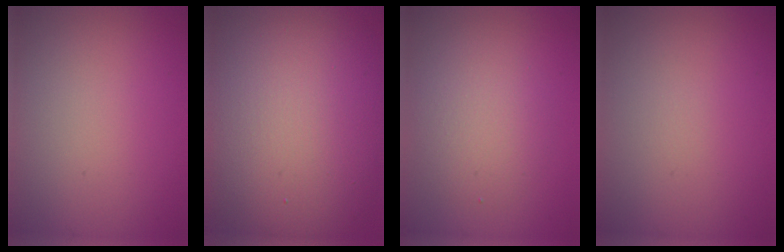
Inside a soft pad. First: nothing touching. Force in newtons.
{"total": 15.2, "press": 15.2, "slide": 1.1}
{"total": 3.3, "press": 3.3, "slide": 0.2}
{"total": 0.0}